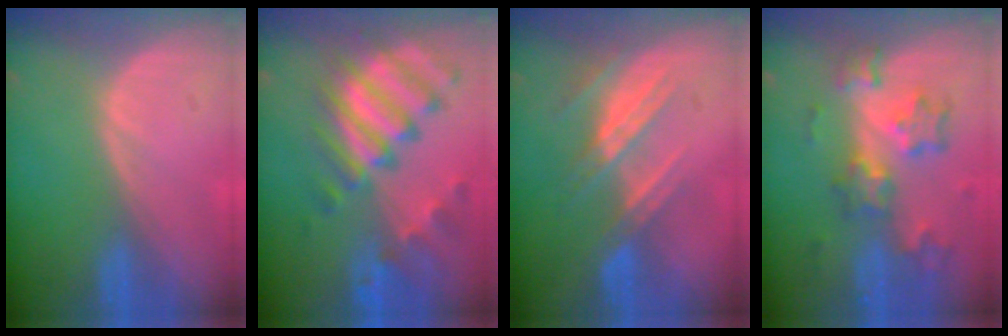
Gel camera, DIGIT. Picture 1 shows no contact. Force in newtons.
{"total": 11.5, "press": 9.8, "slide": 6.0}
{"total": 7.5, "press": 6.6, "slide": 3.4}
{"total": 8.6, "press": 7.5, "slide": 4.1}